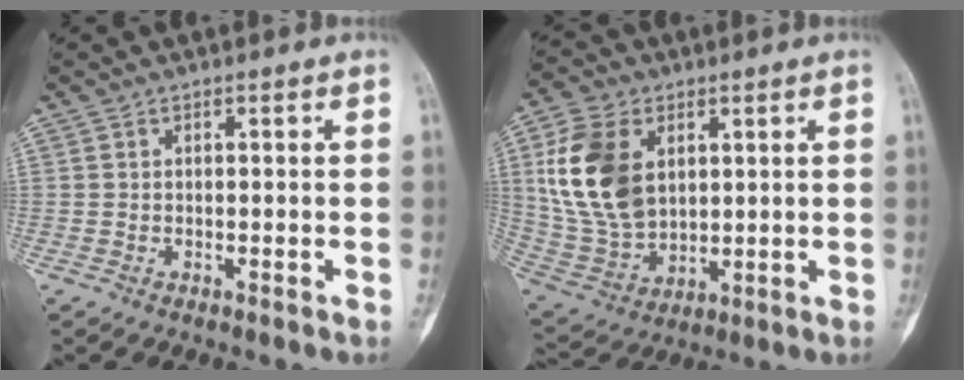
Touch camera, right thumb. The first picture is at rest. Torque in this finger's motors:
{"motor_torque": [-0.38, 1.15, 0.90, 0.83, 0.07]}